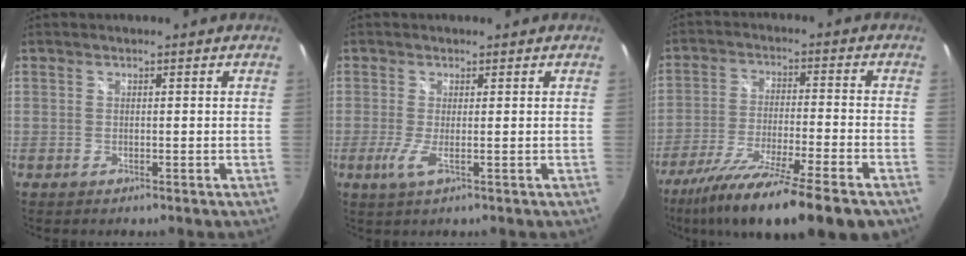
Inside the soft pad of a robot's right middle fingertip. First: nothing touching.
{"total": 2.5, "force": [-0.3, -0.1, 2.5], "torque": [-0.054, -0.009, -0.011]}
{"total": 18.5, "force": [-13.6, 1.2, 12.4], "torque": [-0.230, -0.051, -0.228]}